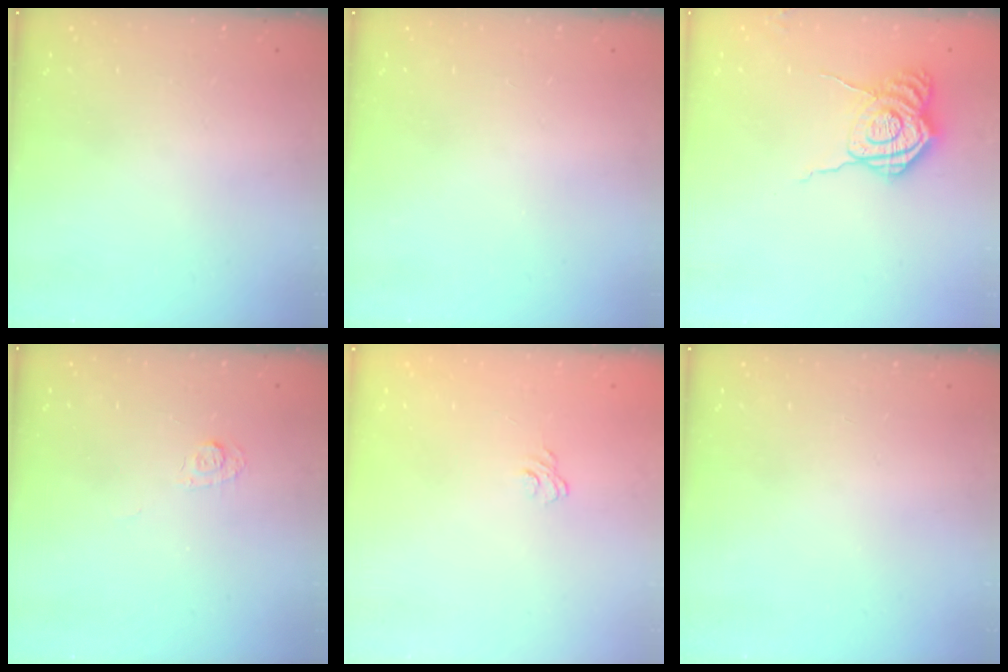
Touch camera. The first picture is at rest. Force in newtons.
{"total": 0.0}
{"total": 10.8, "press": 10.8, "slide": 0.9}
{"total": 4.3, "press": 4.2, "slide": 0.6}
{"total": 3.7, "press": 3.5, "slide": 1.2}
{"total": 0.0}